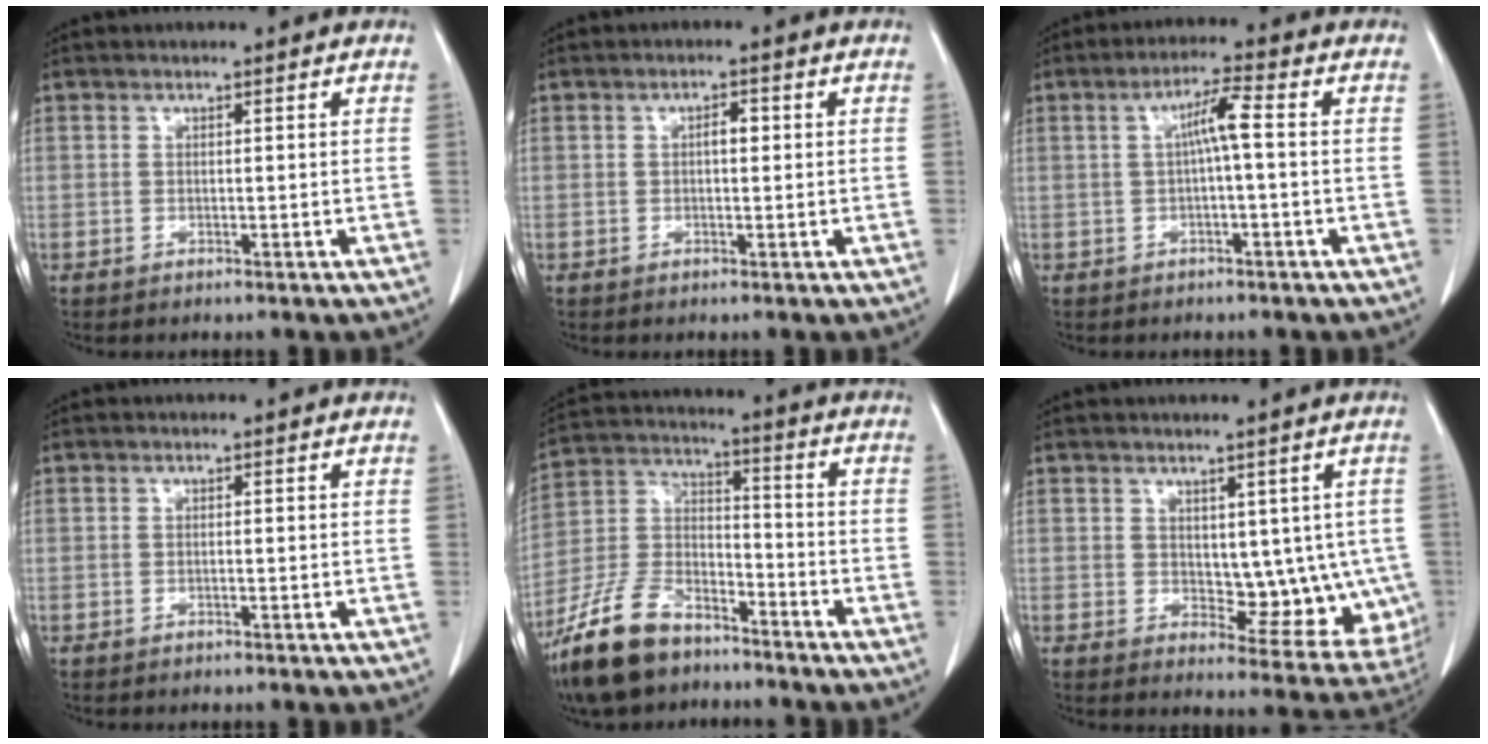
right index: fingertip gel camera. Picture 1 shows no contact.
{"total": 1.7, "force": [0.2, 0.7, 1.6], "torque": [-0.026, 0.004, 0.002]}
{"total": 4.3, "force": [0.3, 0.2, 4.3], "torque": [-0.077, 0.014, 0.006]}
{"total": 0.0}
{"total": 14.0, "force": [-10.5, 5.9, 7.1], "torque": [-0.159, 0.003, -0.202]}
{"total": 9.5, "force": [0.6, 5.4, 7.7], "torque": [-0.073, 0.000, 0.023]}